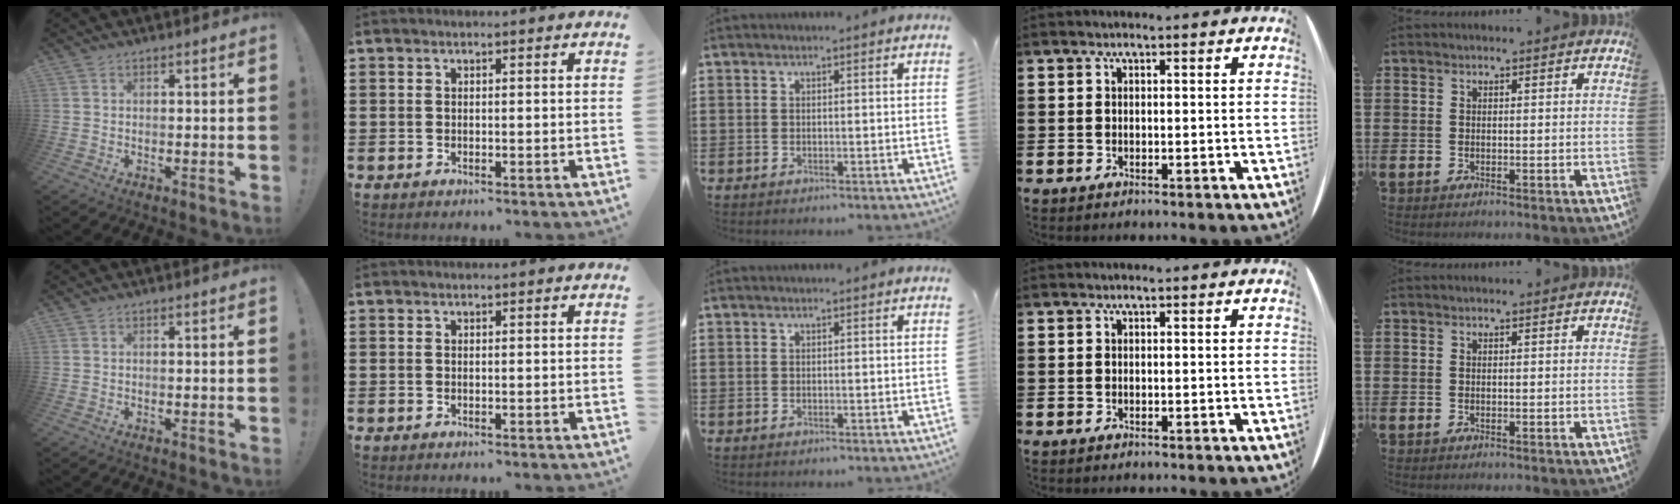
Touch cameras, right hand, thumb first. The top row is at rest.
{}